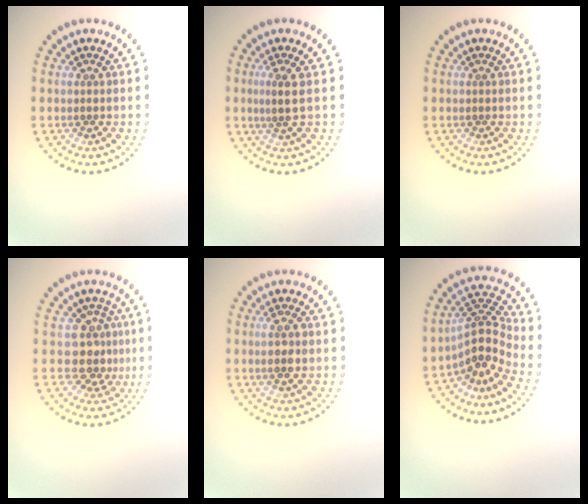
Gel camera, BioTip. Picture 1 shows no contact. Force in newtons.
{"total": 1.8, "press": 1.5, "slide": 1.0}
{"total": 0.0}
{"total": 3.3, "press": 2.5, "slide": 2.1}
{"total": 2.3, "press": 2.1, "slide": 0.8}
{"total": 4.1, "press": 2.7, "slide": 3.0}